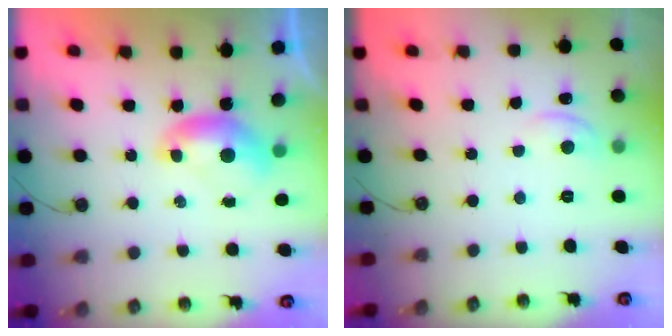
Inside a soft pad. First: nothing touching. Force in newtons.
{"total": 0.8, "press": 0.5, "slide": 0.7}